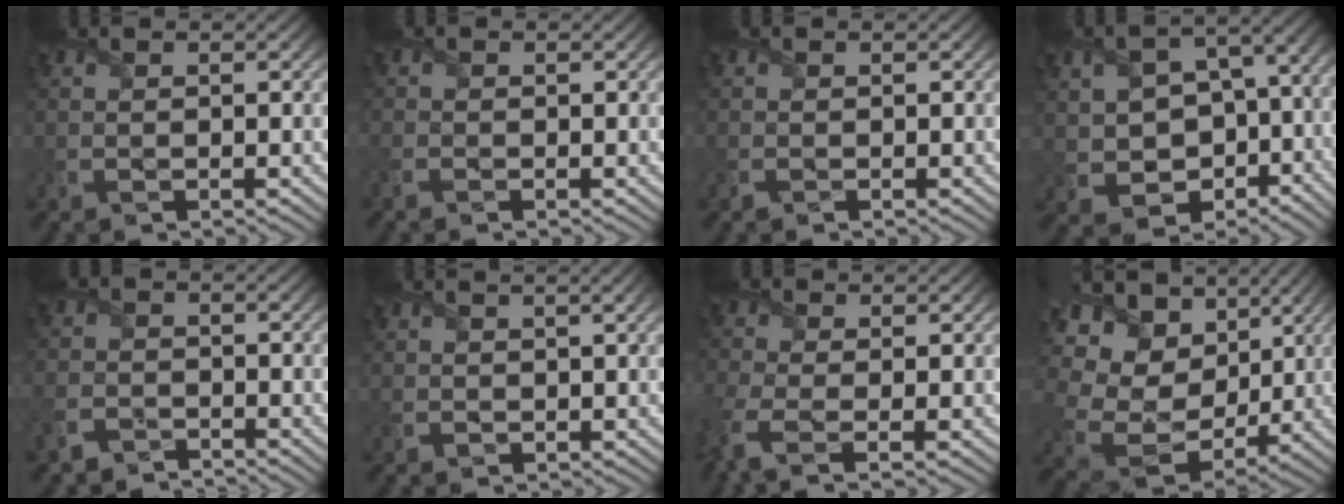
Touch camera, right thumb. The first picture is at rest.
{"total": 1.5, "force": [-0.9, 0.8, 0.9], "torque": [-0.029, -0.004, -0.023]}
{"total": 0.7, "force": [-0.4, 0.4, 0.5], "torque": [-0.013, -0.001, -0.008]}
{"total": 9.0, "force": [-1.9, 6.5, 5.9], "torque": [-0.119, -0.024, -0.037]}
{"total": 3.3, "force": [-2.8, 1.4, 0.8], "torque": [-0.027, -0.006, -0.070]}
{"total": 1.3, "force": [1.1, -0.2, 0.7], "torque": [-0.015, 0.002, 0.025]}
{"total": 5.1, "force": [-1.7, 2.4, 4.1], "torque": [-0.117, -0.010, -0.044]}
{"total": 15.6, "force": [5.2, 11.5, 9.3], "torque": [-0.234, 0.005, 0.109]}